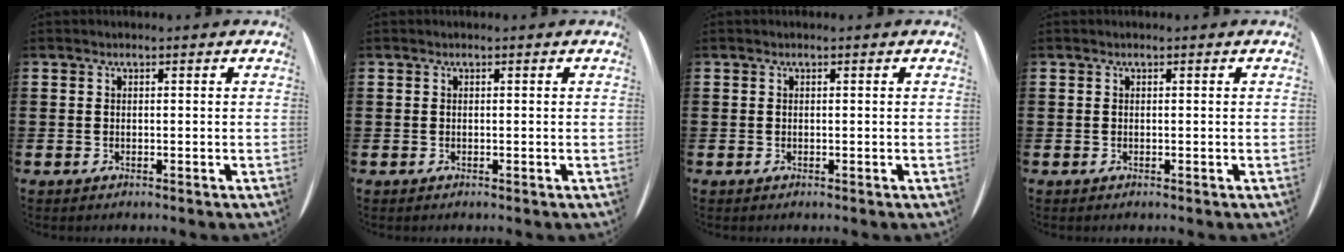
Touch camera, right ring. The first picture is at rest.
{"total": 0.0}
{"total": 0.0}
{"total": 0.0}